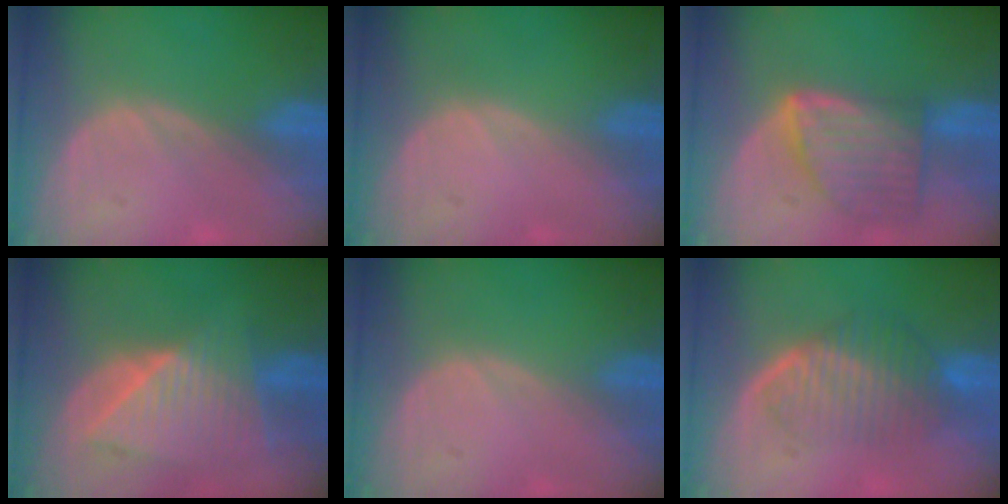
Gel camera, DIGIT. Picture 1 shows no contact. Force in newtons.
{"total": 0.0}
{"total": 8.2, "press": 7.3, "slide": 3.7}
{"total": 9.0, "press": 8.0, "slide": 4.2}
{"total": 0.0}
{"total": 6.3, "press": 6.2, "slide": 1.3}